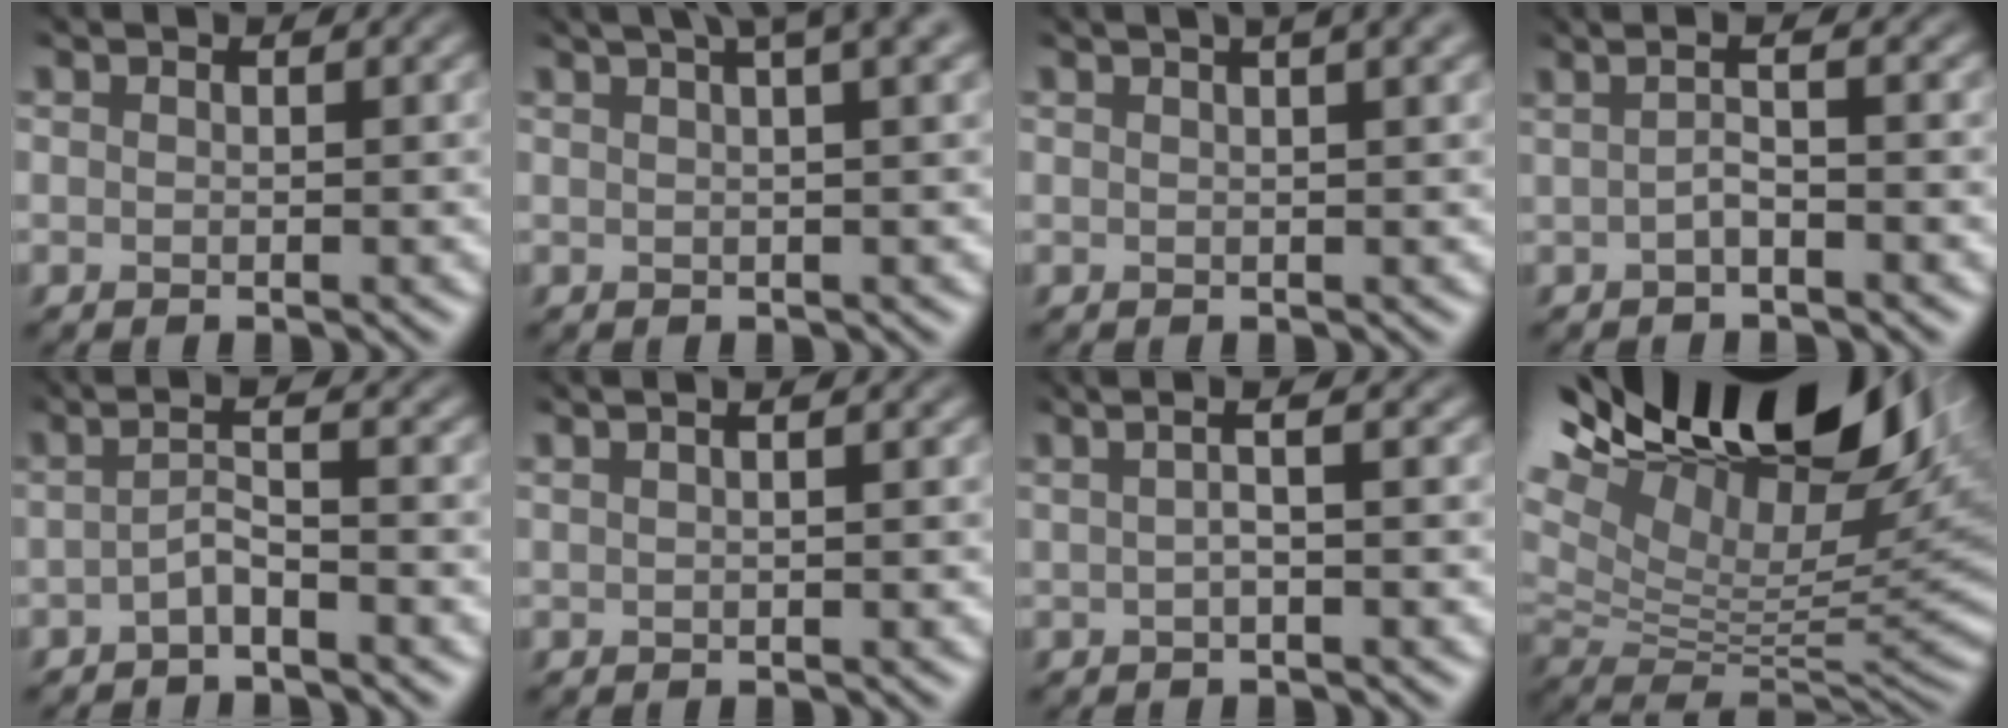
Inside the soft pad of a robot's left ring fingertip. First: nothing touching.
{"total": 6.5, "force": [3.9, 2.0, 4.9], "torque": [-0.039, 0.034, 0.021]}
{"total": 4.5, "force": [2.6, 1.4, 3.4], "torque": [-0.021, 0.025, 0.011]}
{"total": 2.8, "force": [-0.1, 0.8, 2.7], "torque": [-0.024, 0.005, -0.034]}
{"total": 2.4, "force": [-1.4, 0.3, 1.9], "torque": [-0.027, -0.002, -0.034]}
{"total": 3.1, "force": [1.8, 1.0, 2.2], "torque": [0.005, 0.027, -0.011]}
{"total": 4.6, "force": [1.7, 1.8, 3.8], "torque": [-0.033, 0.034, -0.007]}
{"total": 16.9, "force": [8.4, 6.8, 13.0], "torque": [-0.227, 0.044, 0.145]}